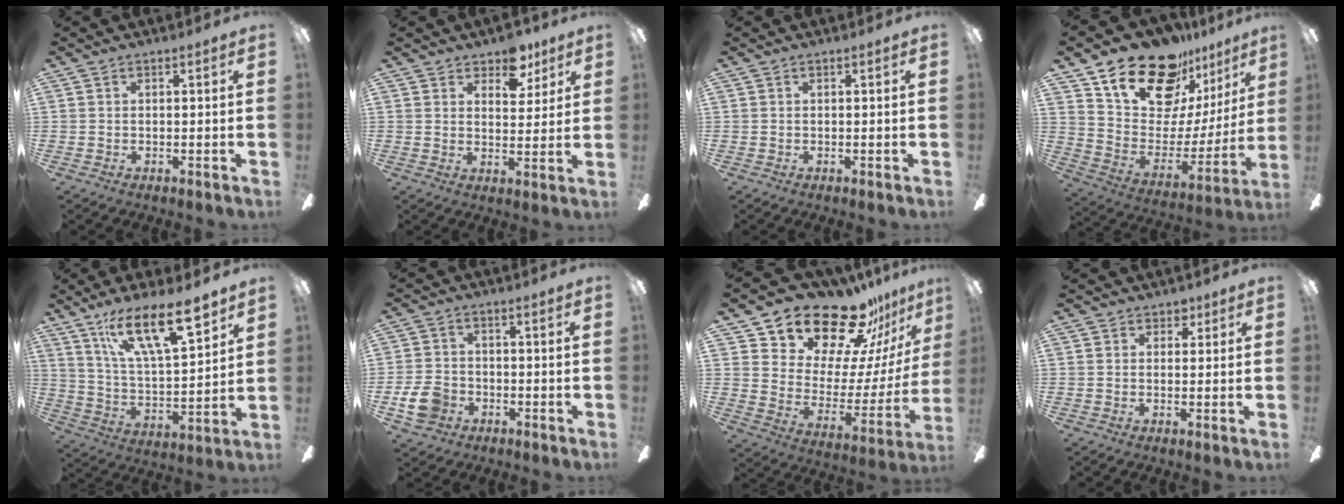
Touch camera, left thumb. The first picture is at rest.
{"total": 7.9, "force": [5.6, 4.5, 3.4], "torque": [-0.025, -0.024, 0.095]}
{"total": 0.0}
{"total": 21.1, "force": [16.2, 10.0, 9.1], "torque": [-0.170, -0.110, 0.294]}
{"total": 20.1, "force": [13.1, 6.7, 13.6], "torque": [-0.228, -0.069, 0.220]}
{"total": 7.6, "force": [-3.1, 5.7, 3.9], "torque": [-0.101, 0.016, -0.059]}
{"total": 21.4, "force": [18.5, 8.7, 6.5], "torque": [-0.109, -0.142, 0.332]}
{"total": 1.9, "force": [1.2, 1.4, 0.5], "torque": [0.005, -0.002, 0.018]}